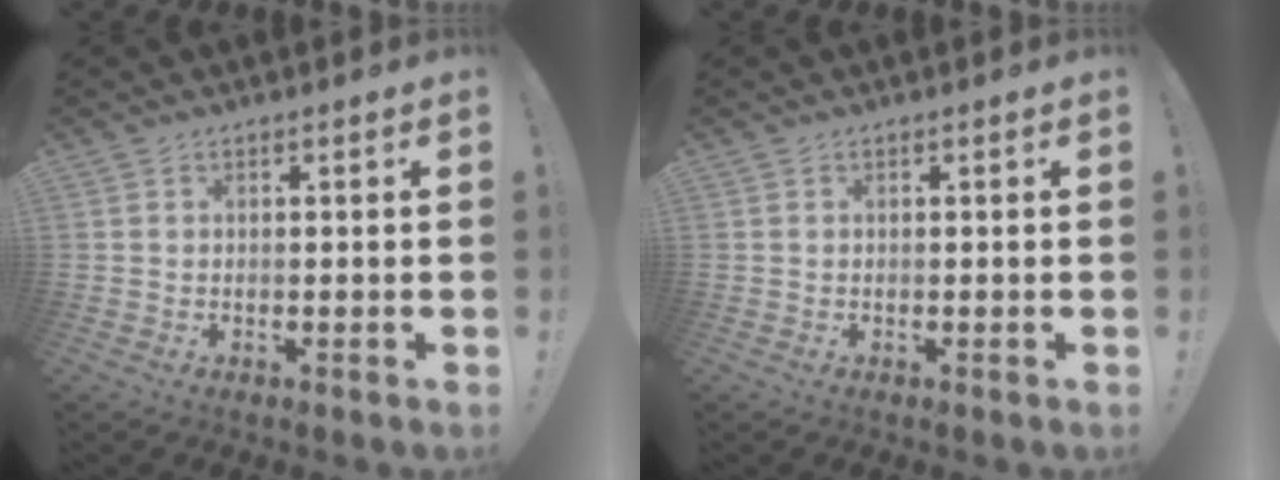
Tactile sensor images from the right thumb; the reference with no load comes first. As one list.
[{"total": 0.0}]